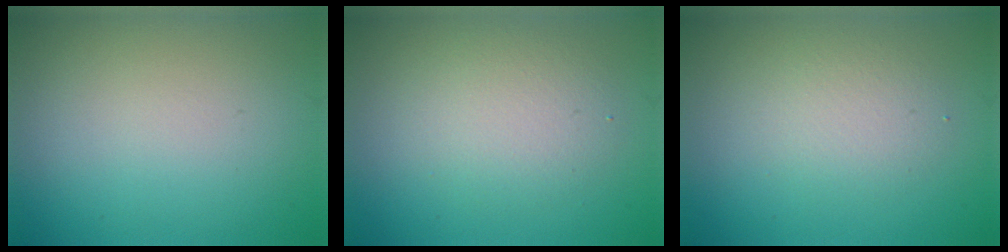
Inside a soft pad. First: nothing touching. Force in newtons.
{"total": 3.4, "press": 3.4, "slide": 0.3}
{"total": 2.4, "press": 2.4, "slide": 0.2}